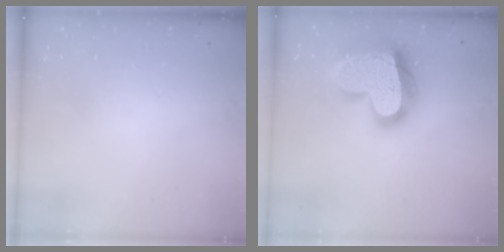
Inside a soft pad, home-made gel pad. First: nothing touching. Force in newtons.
{"total": 24.6, "press": 24.5, "slide": 1.9}